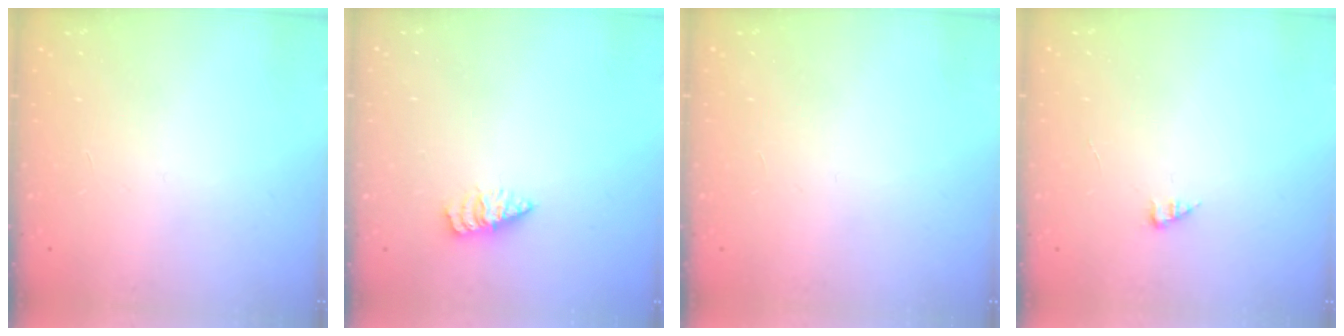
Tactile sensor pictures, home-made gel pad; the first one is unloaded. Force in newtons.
{"total": 2.0, "press": 2.0, "slide": 0.4}
{"total": 0.0}
{"total": 1.6, "press": 1.6, "slide": 0.2}